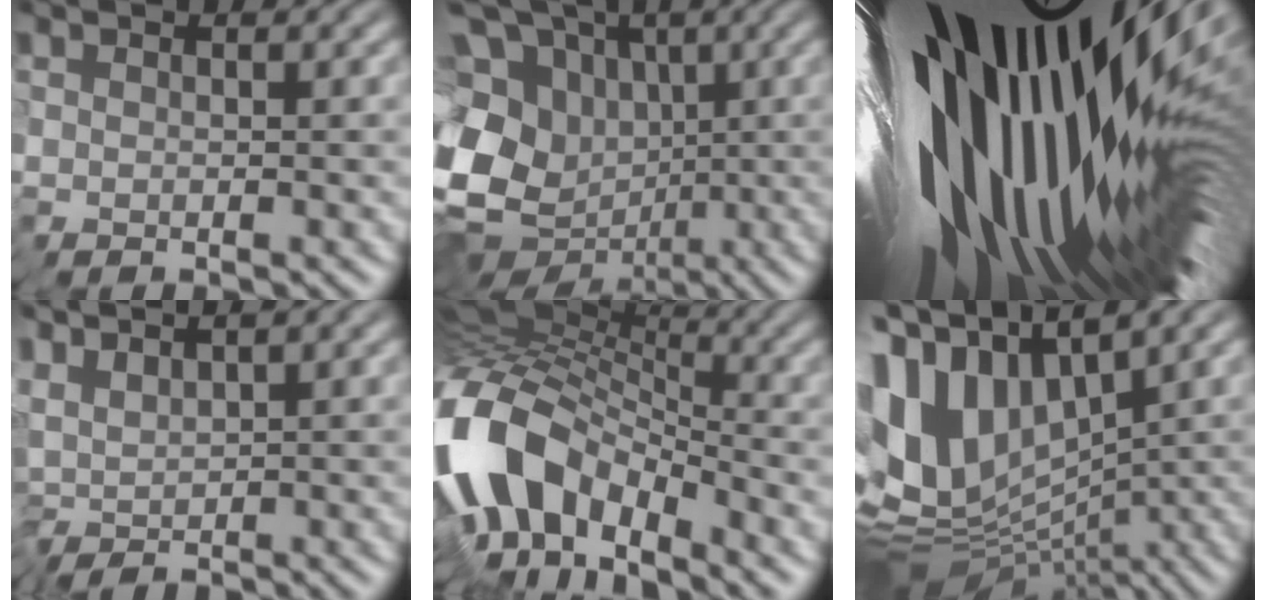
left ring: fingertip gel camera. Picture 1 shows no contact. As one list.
[{"total": 16.3, "force": [-2.9, 13.2, 9.1], "torque": [-0.202, 0.007, -0.067]}, {"total": 19.2, "force": [1.6, 5.9, 18.2], "torque": [-0.258, -0.045, 0.021]}, {"total": 2.0, "force": [0.6, 0.0, 2.0], "torque": [-0.038, 0.008, 0.001]}, {"total": 12.2, "force": [-5.5, 6.8, 8.5], "torque": [-0.172, 0.000, -0.112]}, {"total": 12.9, "force": [0.4, 7.7, 10.4], "torque": [-0.229, 0.002, 0.018]}]